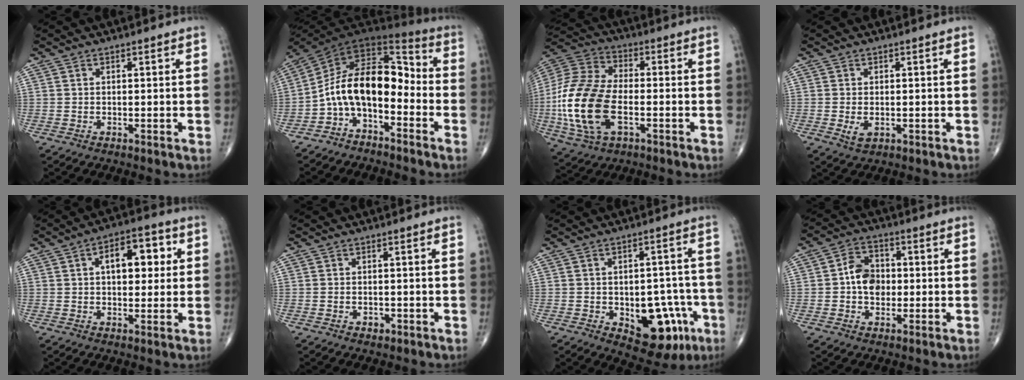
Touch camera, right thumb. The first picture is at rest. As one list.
[{"total": 14.1, "force": [-4.2, 8.0, 10.8], "torque": [-0.161, 0.097, -0.089]}, {"total": 20.2, "force": [-4.0, 11.2, 16.3], "torque": [-0.357, 0.011, -0.073]}, {"total": 2.6, "force": [-0.4, 1.6, 2.0], "torque": [-0.034, -0.005, -0.002]}, {"total": 10.4, "force": [2.4, 5.8, 8.3], "torque": [-0.088, 0.015, 0.030]}, {"total": 1.4, "force": [-0.6, 1.1, 0.8], "torque": [-0.009, 0.004, -0.006]}, {"total": 14.1, "force": [-5.1, 8.1, 10.4], "torque": [-0.090, 0.031, -0.055]}, {"total": 7.3, "force": [-0.2, 5.6, 4.7], "torque": [-0.054, 0.016, -0.011]}]